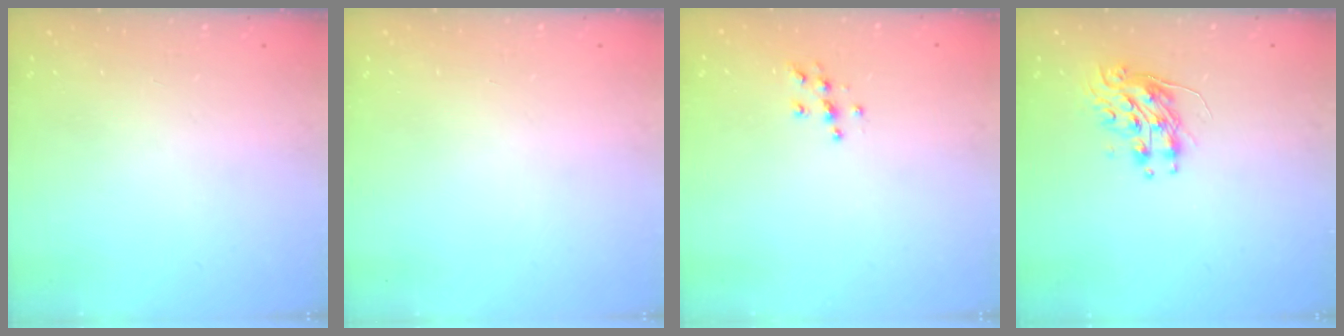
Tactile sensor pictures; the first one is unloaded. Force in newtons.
{"total": 0.0}
{"total": 5.4, "press": 5.4, "slide": 0.1}
{"total": 8.8, "press": 8.8, "slide": 0.3}